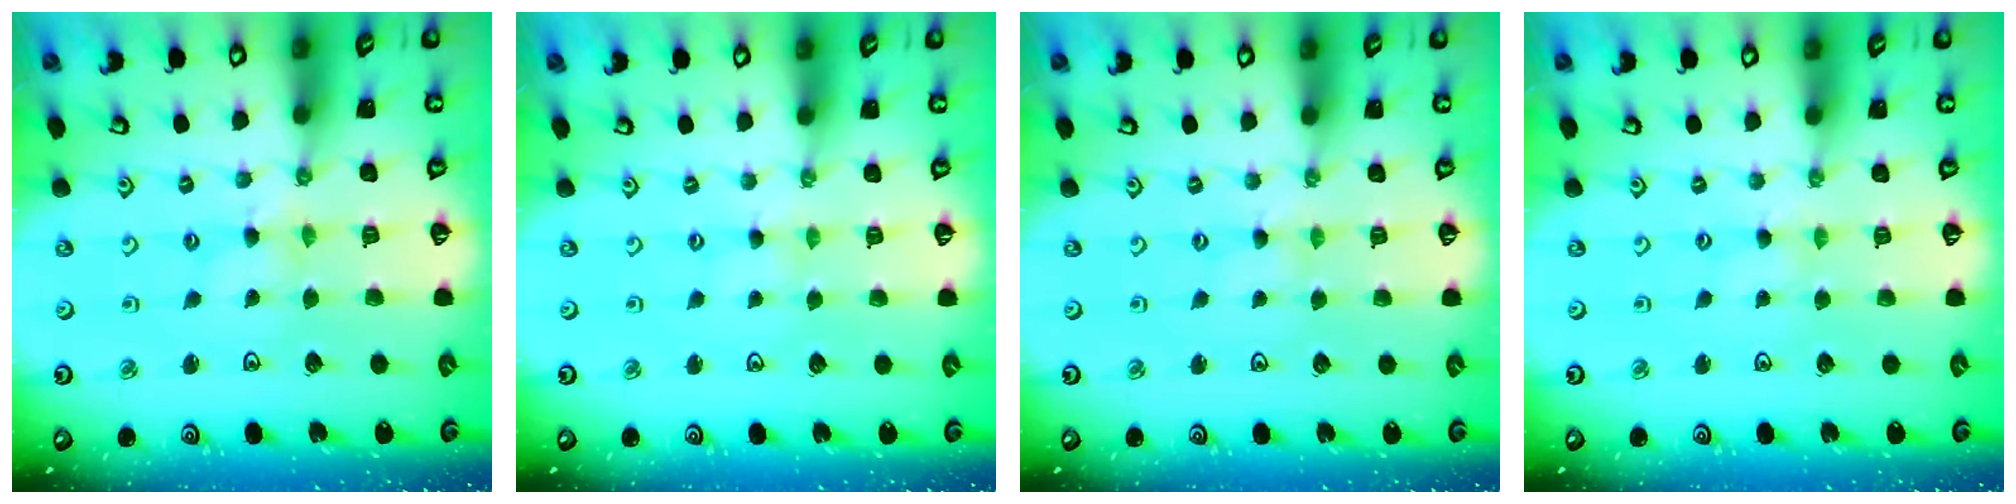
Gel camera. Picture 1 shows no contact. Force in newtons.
{"total": 0.0}
{"total": 0.0}
{"total": 0.6, "press": 0.5, "slide": 0.2}